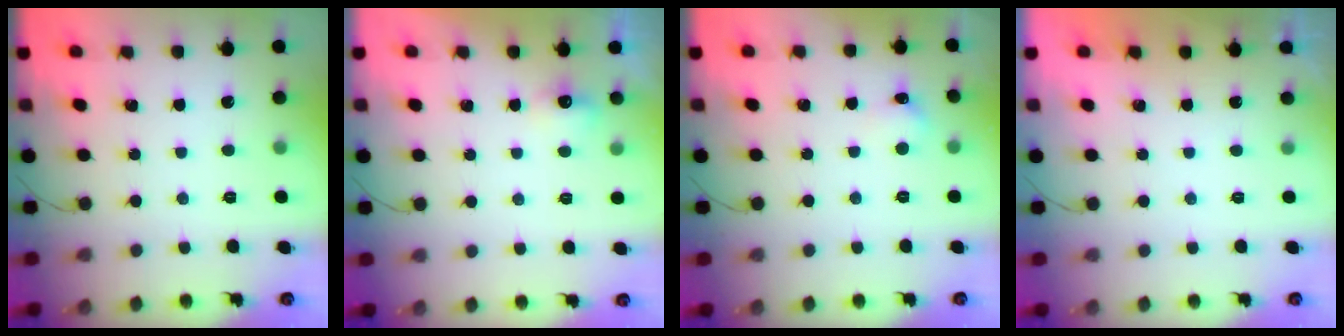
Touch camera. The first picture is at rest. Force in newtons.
{"total": 4.8, "press": 4.3, "slide": 2.3}
{"total": 5.7, "press": 5.4, "slide": 1.8}
{"total": 0.6, "press": 0.2, "slide": 0.5}